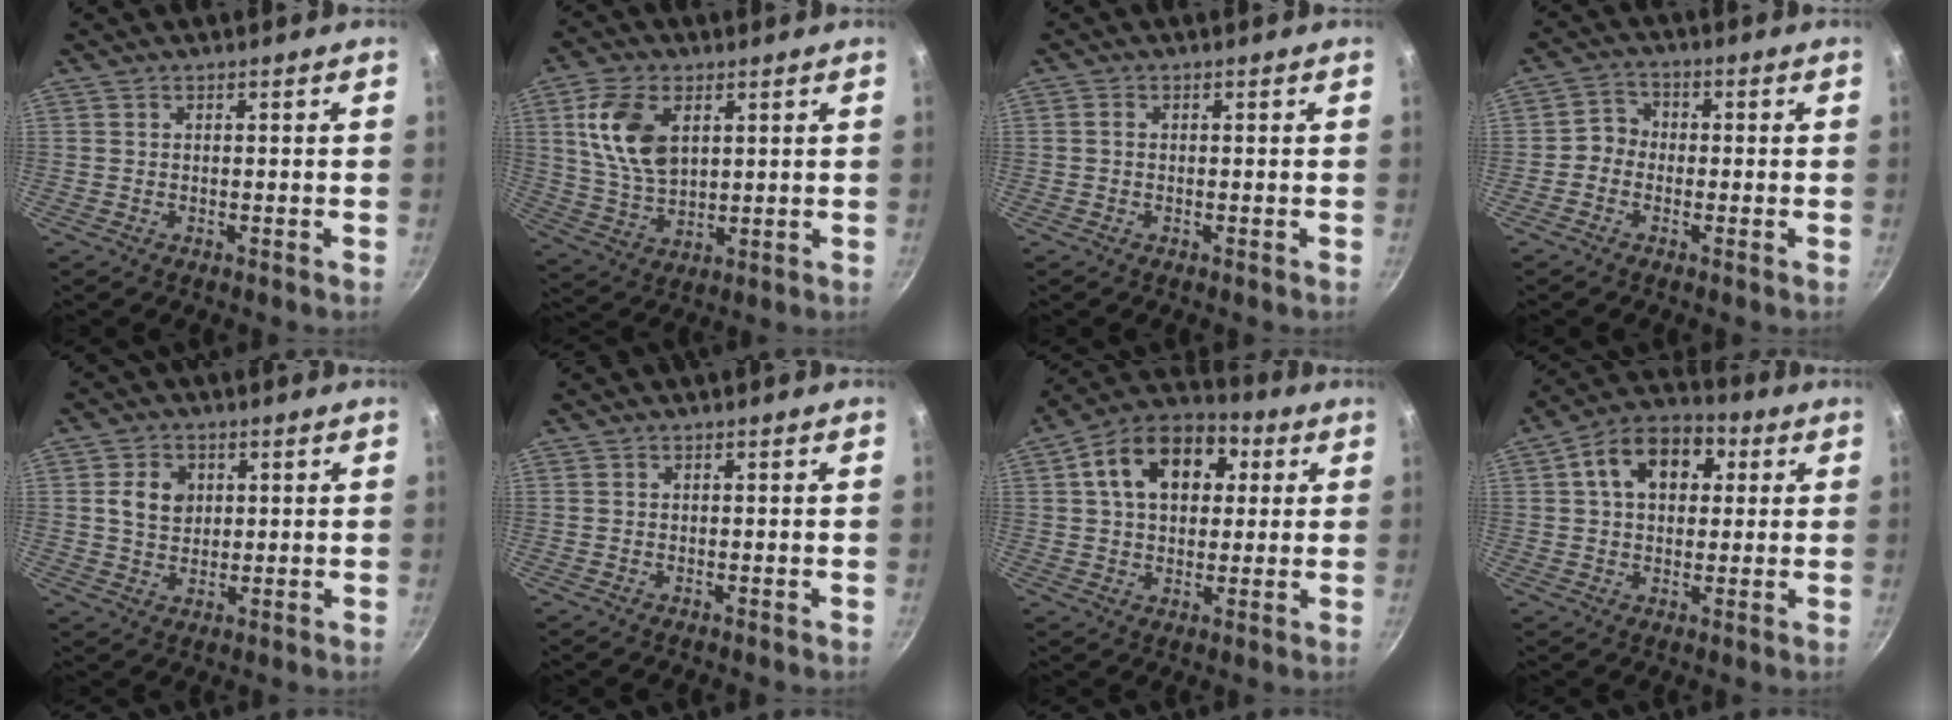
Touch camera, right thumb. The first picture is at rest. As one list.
[{"total": 12.3, "force": [3.7, 7.5, 9.1], "torque": [-0.159, -0.018, 0.076]}, {"total": 0.8, "force": [0.0, 0.6, 0.5], "torque": [-0.009, 0.005, -0.002]}, {"total": 3.8, "force": [-0.9, 3.4, 1.4], "torque": [-0.002, 0.018, -0.030]}, {"total": 6.2, "force": [1.4, 5.0, 3.5], "torque": [-0.043, -0.002, 0.022]}, {"total": 0.0}, {"total": 16.2, "force": [4.2, 11.2, 10.9], "torque": [-0.155, 0.019, 0.050]}, {"total": 13.0, "force": [3.5, 9.1, 8.7], "torque": [-0.109, 0.018, 0.036]}]